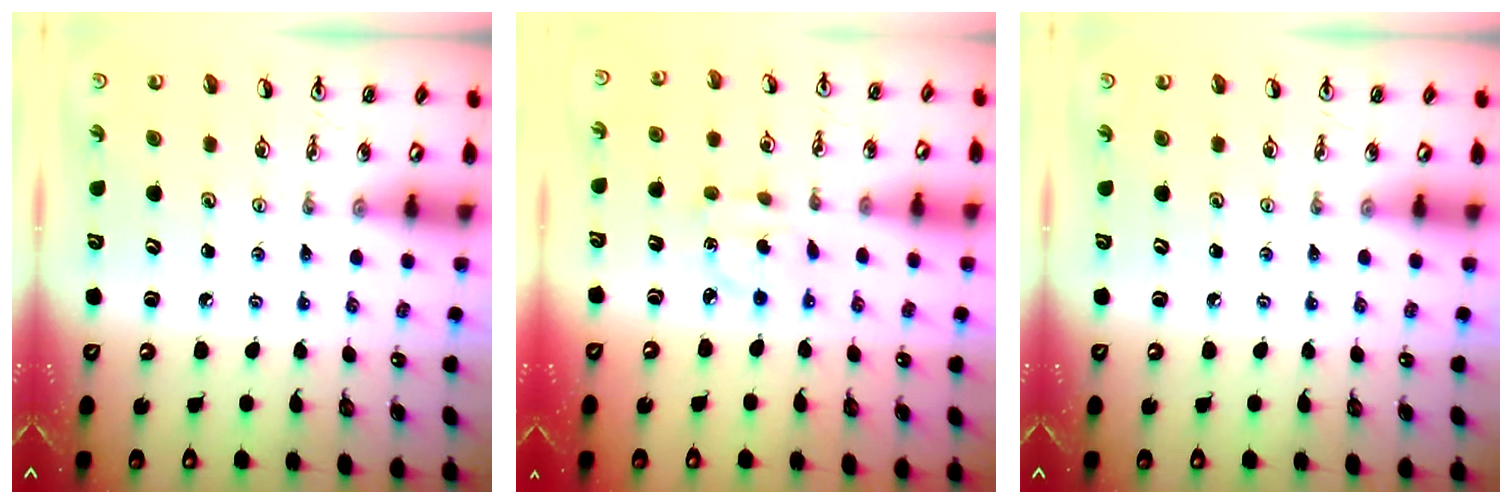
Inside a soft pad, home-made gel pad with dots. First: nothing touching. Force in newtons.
{"total": 2.9, "press": 2.9, "slide": 0.6}
{"total": 0.0}